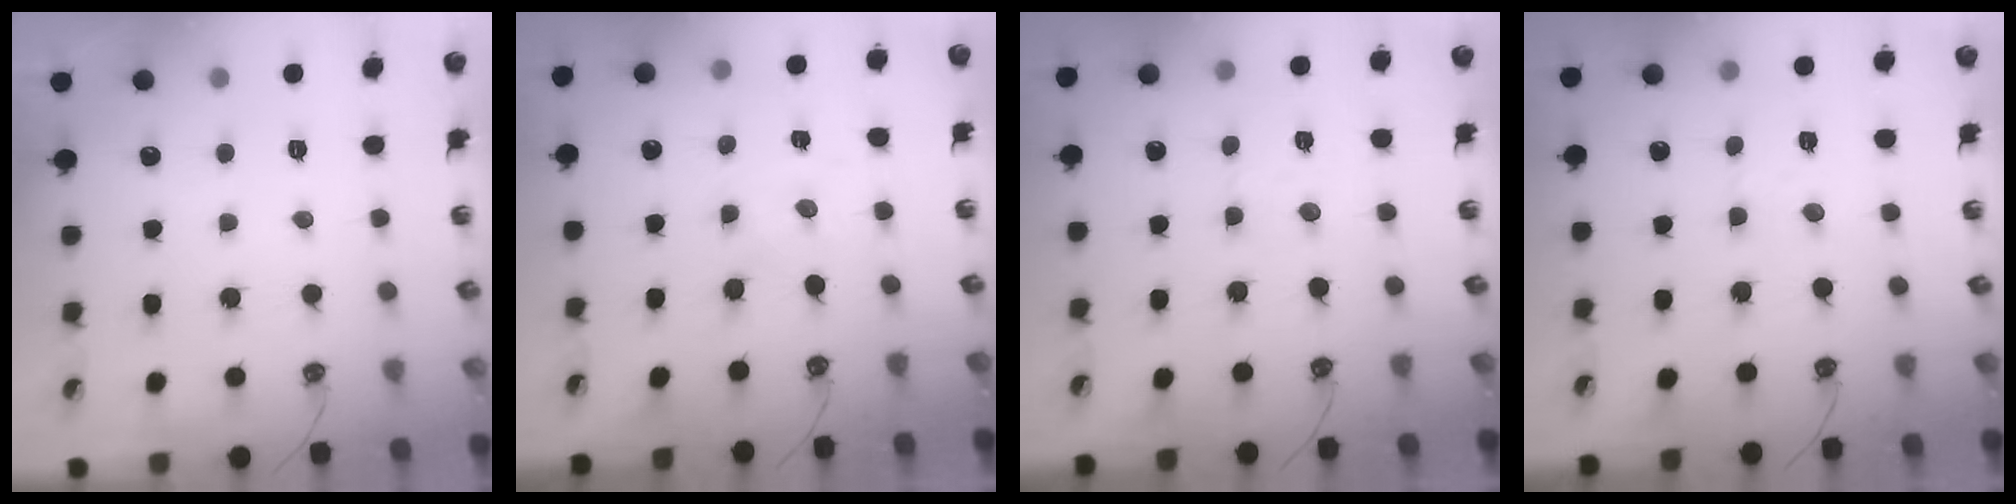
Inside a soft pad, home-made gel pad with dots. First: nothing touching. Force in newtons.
{"total": 0.0}
{"total": 1.5, "press": 1.4, "slide": 0.6}
{"total": 1.8, "press": 1.7, "slide": 0.6}